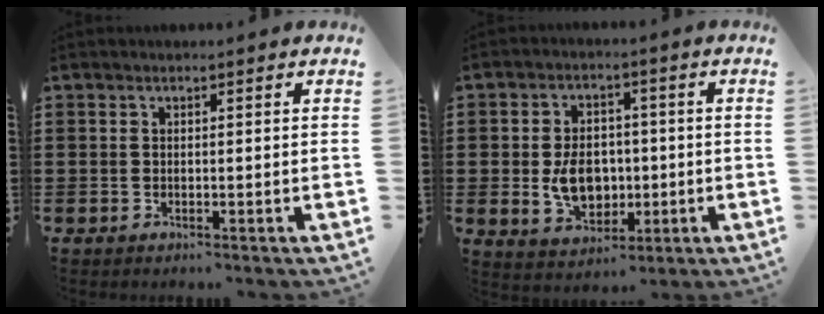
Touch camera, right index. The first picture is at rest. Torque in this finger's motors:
{"motor_torque": [1.46, 0.68, 0.45, 0.05]}